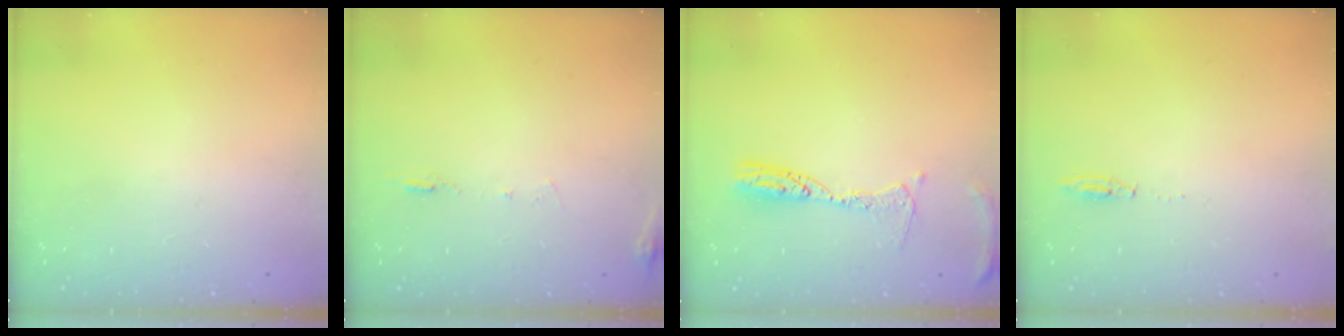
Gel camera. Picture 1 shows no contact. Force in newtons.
{"total": 8.0, "press": 7.8, "slide": 1.8}
{"total": 10.2, "press": 10.2, "slide": 1.0}
{"total": 3.9, "press": 3.8, "slide": 1.0}